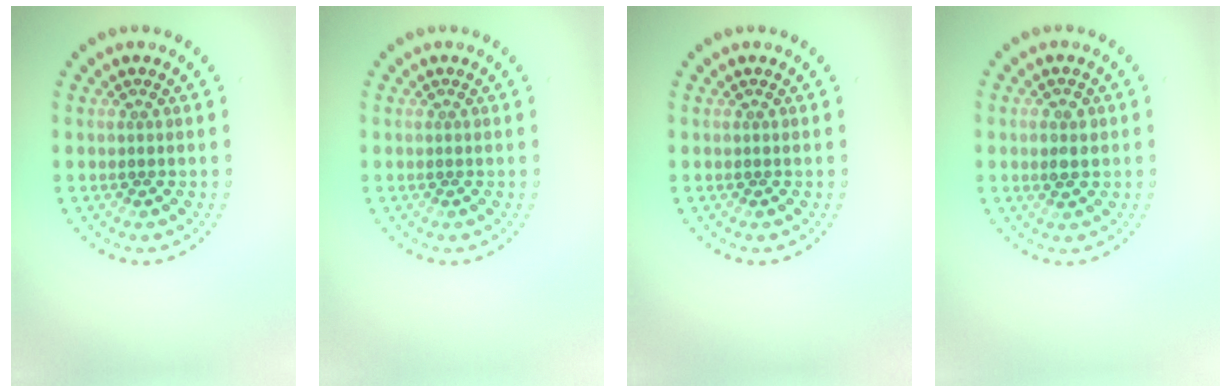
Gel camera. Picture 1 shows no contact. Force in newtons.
{"total": 0.0}
{"total": 0.0}
{"total": 1.7, "press": 1.7, "slide": 0.0}